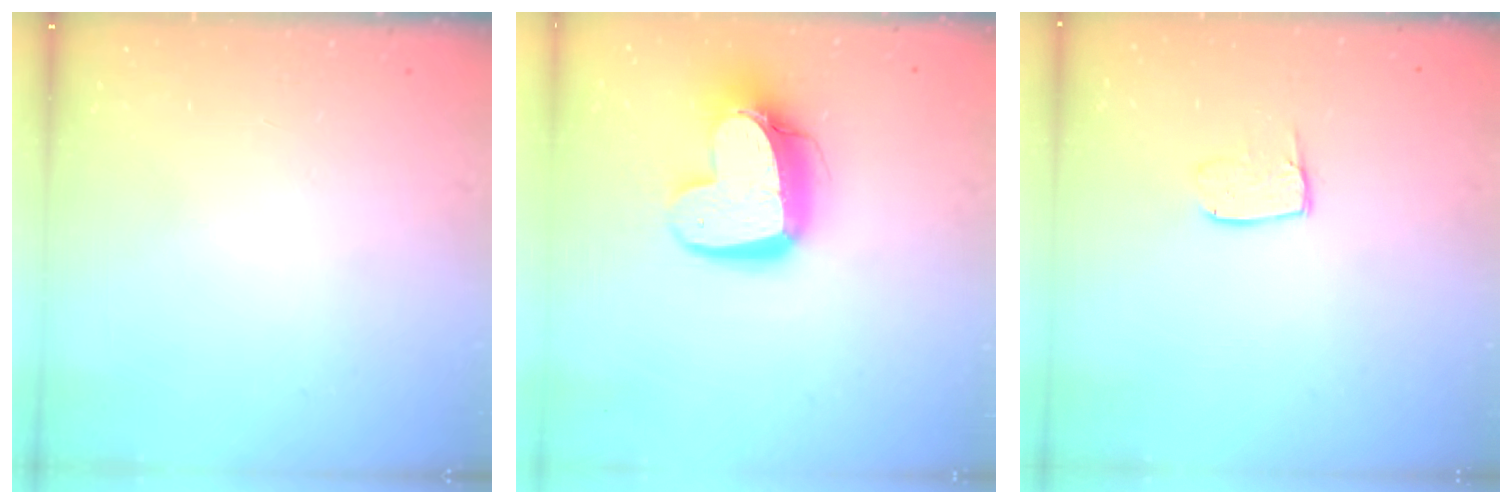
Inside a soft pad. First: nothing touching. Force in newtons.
{"total": 14.7, "press": 14.6, "slide": 1.4}
{"total": 6.7, "press": 6.7, "slide": 0.5}